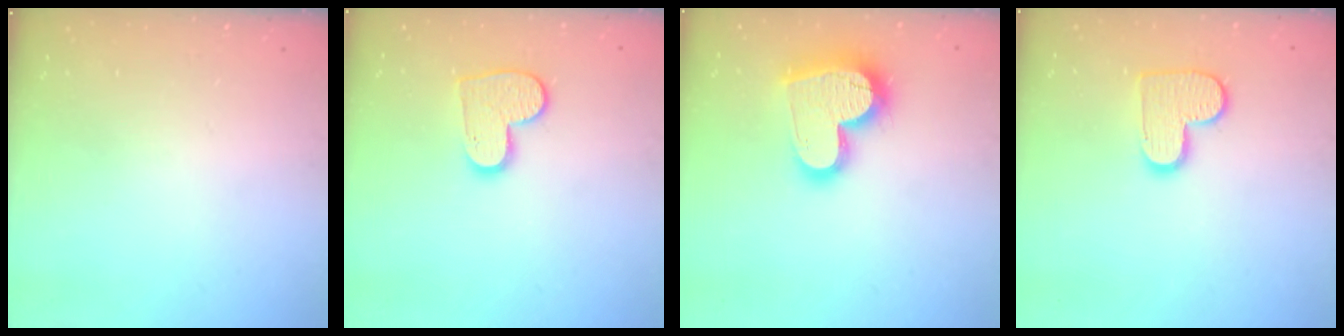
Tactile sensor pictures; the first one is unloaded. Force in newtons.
{"total": 10.1, "press": 10.0, "slide": 0.6}
{"total": 18.1, "press": 18.0, "slide": 1.5}
{"total": 10.5, "press": 10.5, "slide": 0.5}